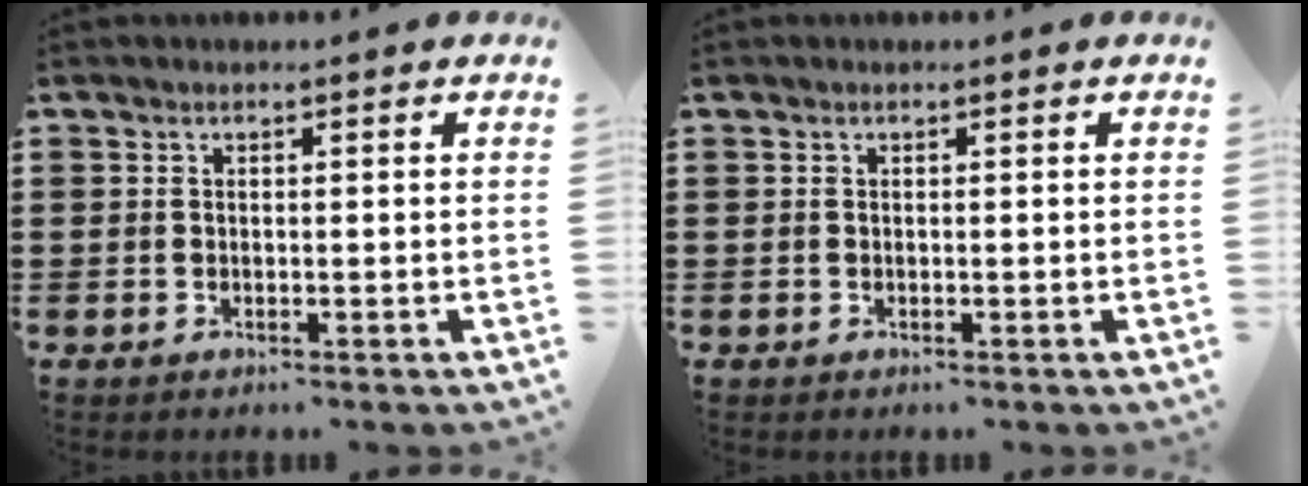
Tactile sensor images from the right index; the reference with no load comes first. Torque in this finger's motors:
{"motor_torque": [-0.03, 0.03, 0.00, 0.00]}